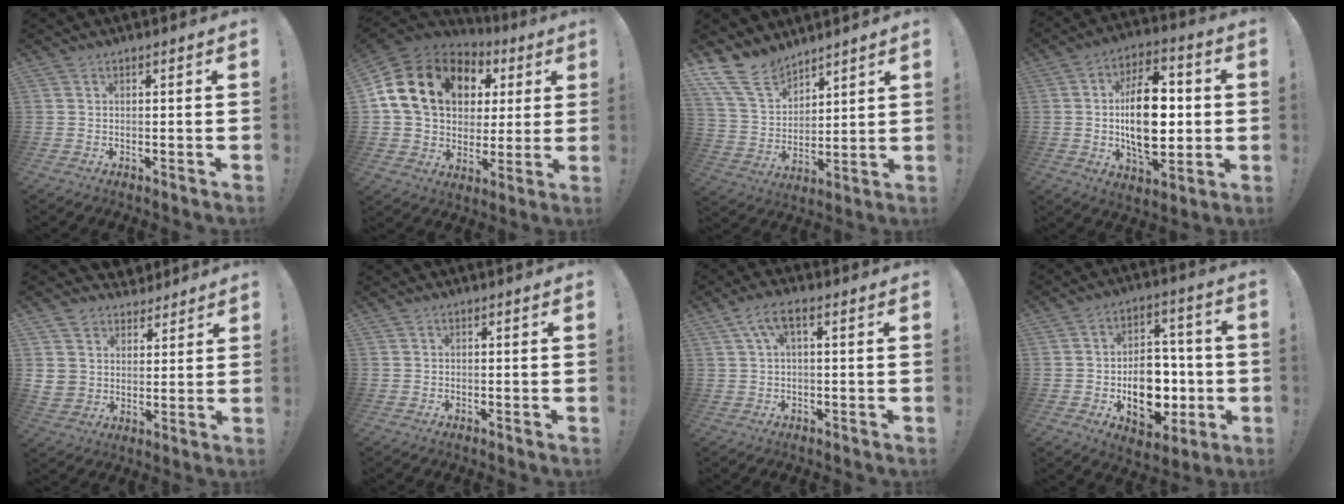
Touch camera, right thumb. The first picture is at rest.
{"total": 19.8, "force": [7.0, 14.1, 12.0], "torque": [-0.218, -0.018, 0.141]}
{"total": 13.9, "force": [11.0, 6.7, 5.2], "torque": [-0.119, -0.072, 0.213]}
{"total": 20.1, "force": [0.0, 11.5, 16.5], "torque": [-0.275, 0.006, -0.001]}
{"total": 7.3, "force": [3.9, 6.1, 0.6], "torque": [-0.016, -0.031, 0.084]}
{"total": 0.0}
{"total": 5.7, "force": [1.6, 1.9, 5.1], "torque": [-0.103, 0.008, 0.032]}
{"total": 16.5, "force": [-3.8, 11.5, 11.2], "torque": [-0.167, 0.024, -0.054]}